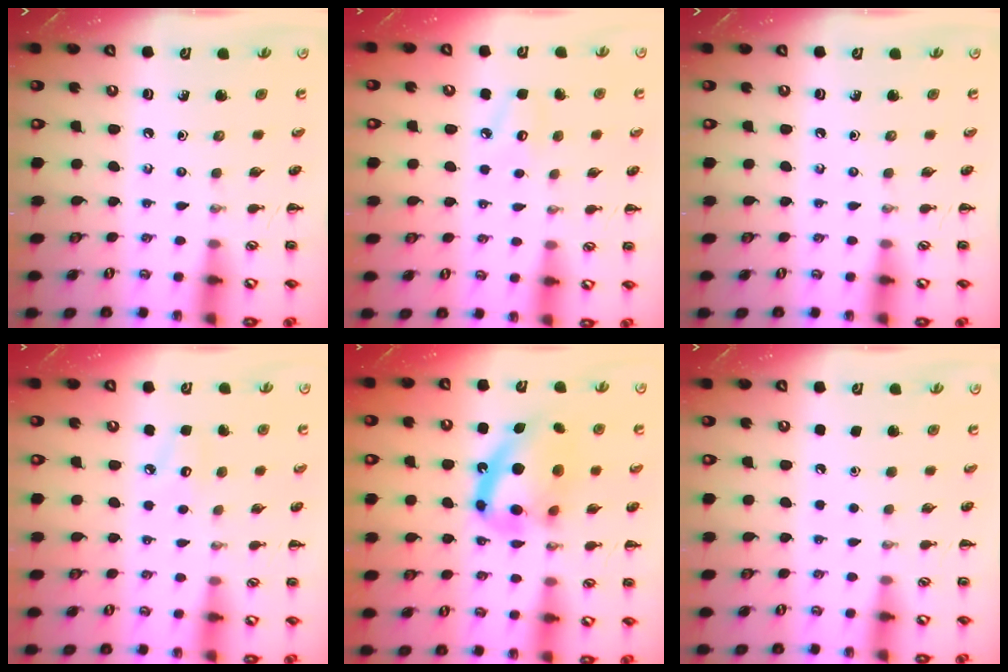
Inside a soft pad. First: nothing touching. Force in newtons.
{"total": 5.7, "press": 5.5, "slide": 1.6}
{"total": 0.0}
{"total": 5.4, "press": 5.2, "slide": 1.5}
{"total": 15.0, "press": 14.4, "slide": 4.1}
{"total": 2.3, "press": 2.3, "slide": 0.1}